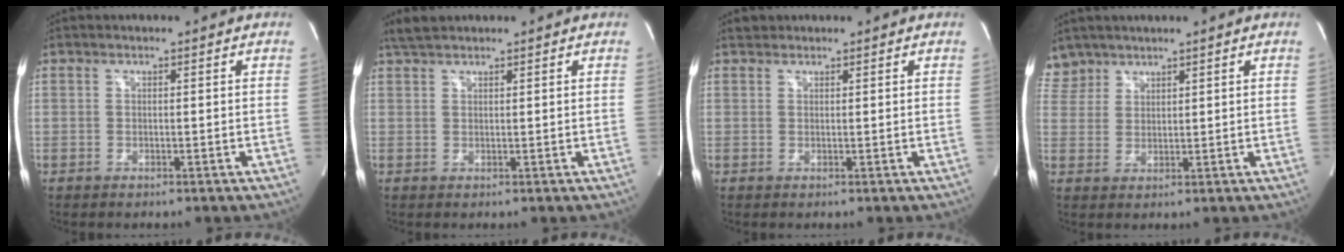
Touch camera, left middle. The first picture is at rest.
{"total": 2.8, "force": [2.5, 0.6, 1.1], "torque": [-0.028, 0.014, 0.049]}
{"total": 1.1, "force": [1.1, -0.2, 0.1], "torque": [-0.010, 0.009, 0.027]}
{"total": 4.2, "force": [3.6, 2.1, -0.5], "torque": [0.014, 0.009, 0.075]}